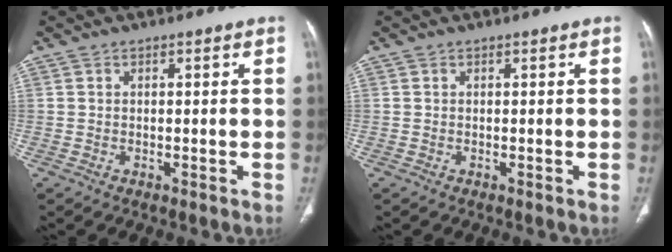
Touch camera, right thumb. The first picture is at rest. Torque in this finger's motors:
{"motor_torque": [0.00, 0.00, 0.00, 0.00, 0.00]}